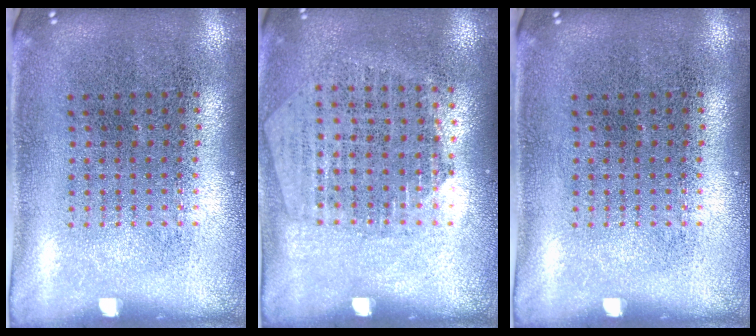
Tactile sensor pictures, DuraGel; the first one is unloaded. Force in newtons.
{"total": 1.3, "press": 1.2, "slide": 0.6}
{"total": 0.0}